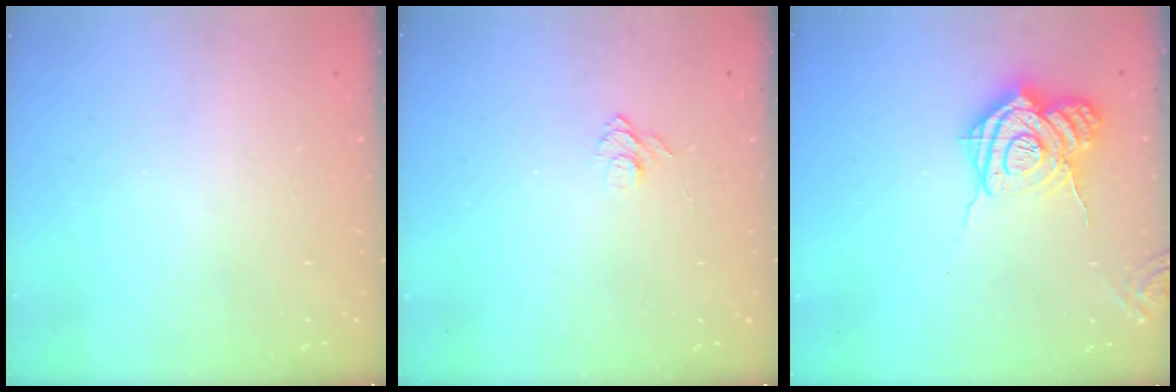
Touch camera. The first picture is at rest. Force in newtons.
{"total": 5.8, "press": 5.7, "slide": 0.5}
{"total": 16.0, "press": 15.9, "slide": 1.5}